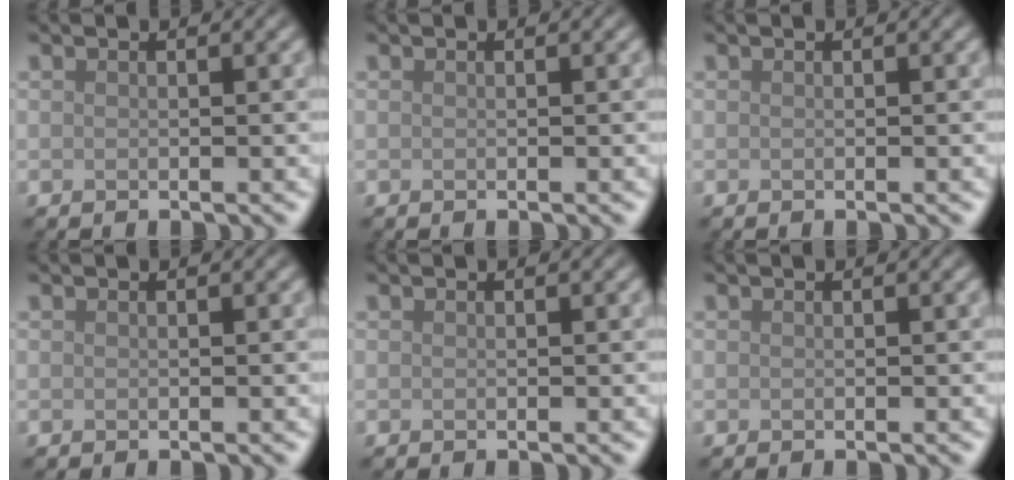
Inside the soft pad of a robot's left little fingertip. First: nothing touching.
{"total": 0.0}
{"total": 0.0}
{"total": 0.0}
{"total": 0.0}
{"total": 0.0}